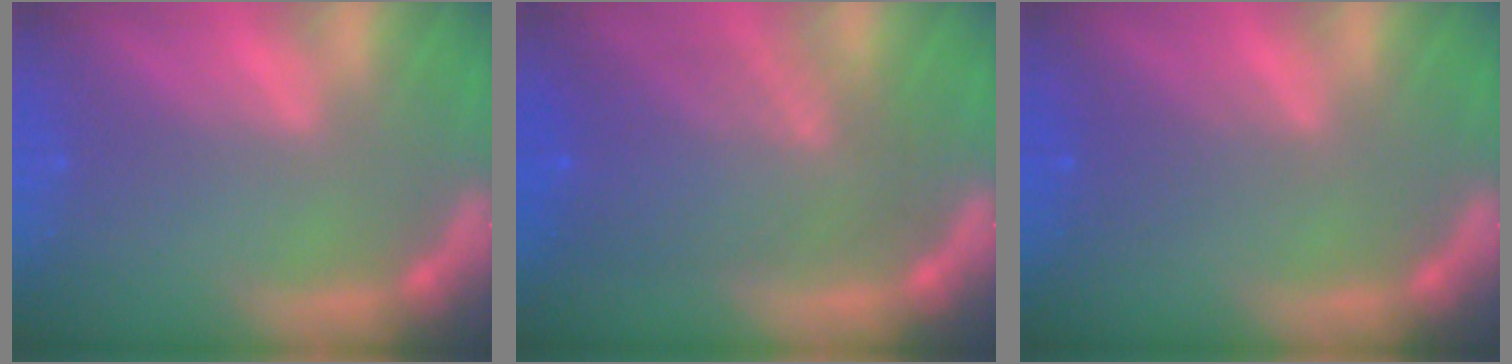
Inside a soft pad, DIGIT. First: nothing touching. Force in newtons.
{"total": 8.0}
{"total": 2.0}